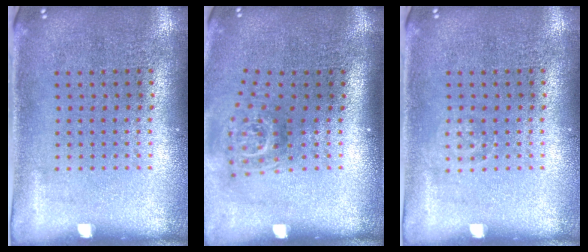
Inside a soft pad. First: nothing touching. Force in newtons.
{"total": 1.8, "press": 1.2, "slide": 1.3}
{"total": 0.8, "press": 0.7, "slide": 0.1}